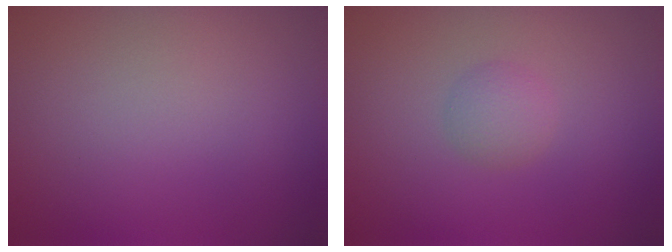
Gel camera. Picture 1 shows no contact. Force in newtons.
{"total": 1.6, "press": 1.6, "slide": 0.0}